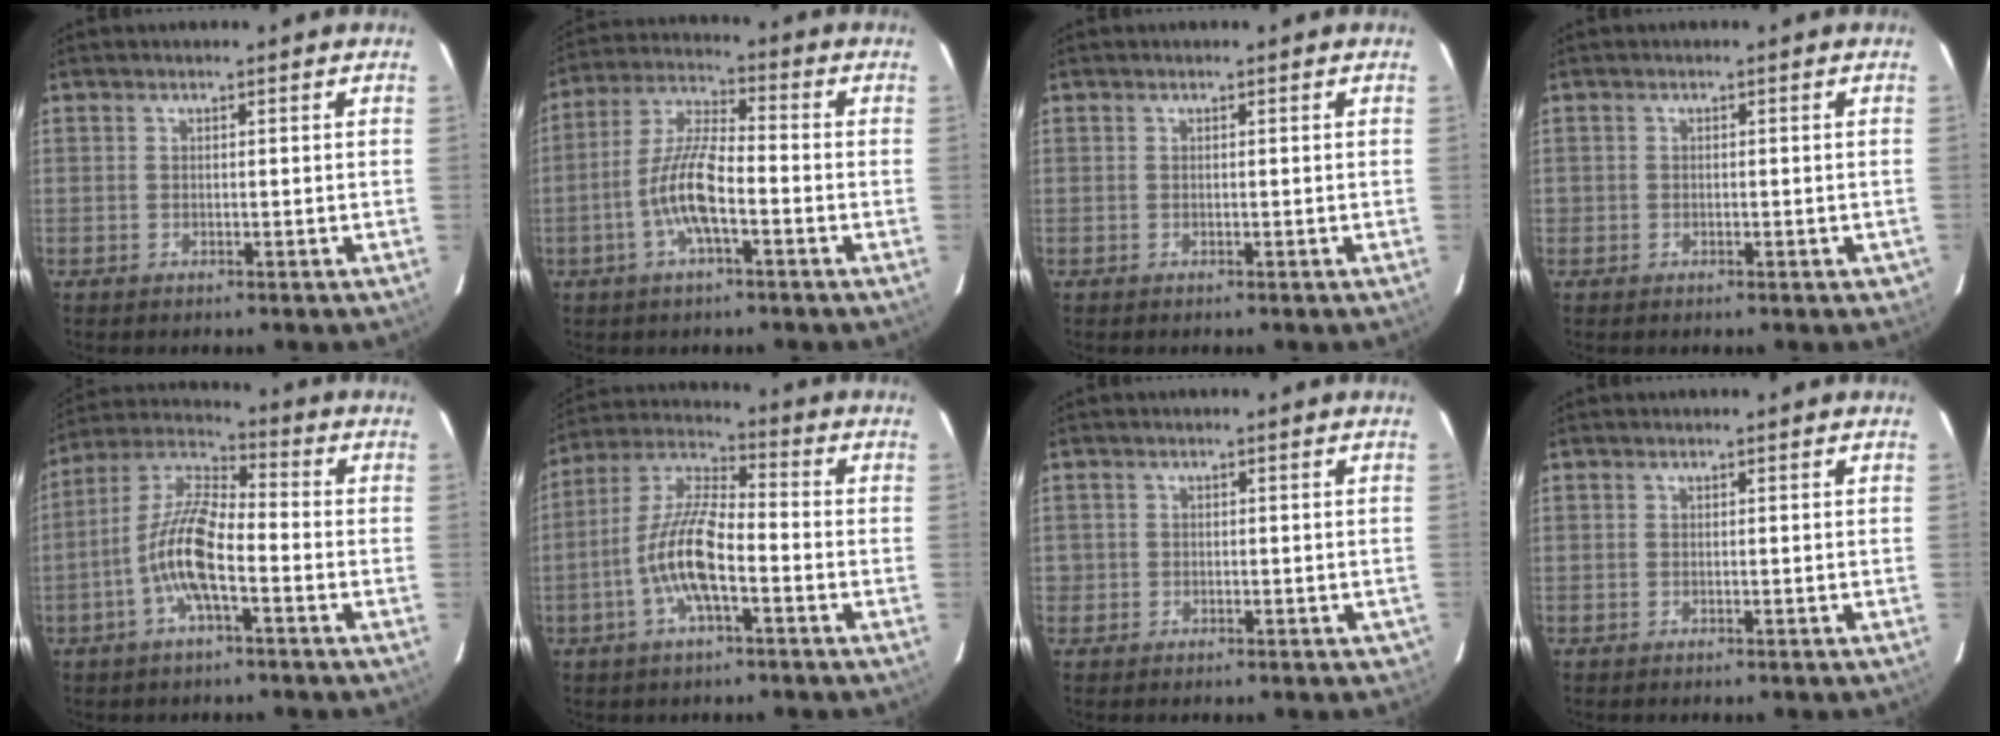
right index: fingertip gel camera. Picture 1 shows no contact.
{"total": 9.4, "force": [-3.0, 2.1, 8.7], "torque": [-0.182, 0.011, -0.059]}
{"total": 0.0}
{"total": 1.8, "force": [-0.7, 1.4, 0.8], "torque": [0.001, 0.008, -0.003]}
{"total": 11.0, "force": [-3.4, 2.7, 10.1], "torque": [-0.214, 0.015, -0.065]}
{"total": 11.2, "force": [-3.3, 2.9, 10.4], "torque": [-0.219, 0.013, -0.063]}
{"total": 2.0, "force": [-0.5, 1.9, 0.4], "torque": [0.008, 0.007, -0.003]}
{"total": 0.0}